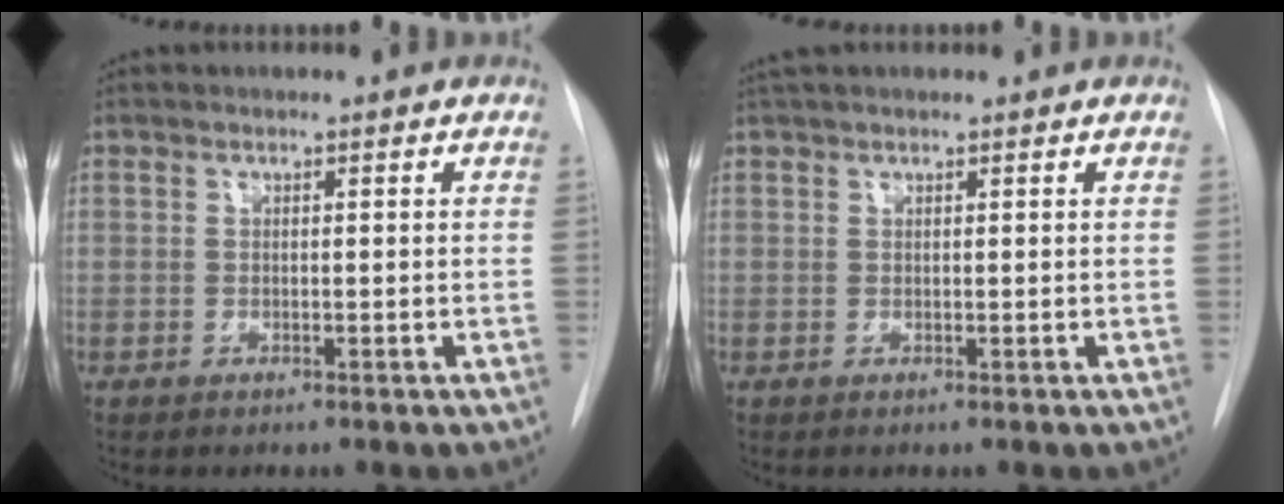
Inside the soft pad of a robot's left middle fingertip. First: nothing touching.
{"total": 3.4, "force": [2.9, 0.6, 1.7], "torque": [-0.027, 0.036, 0.050]}